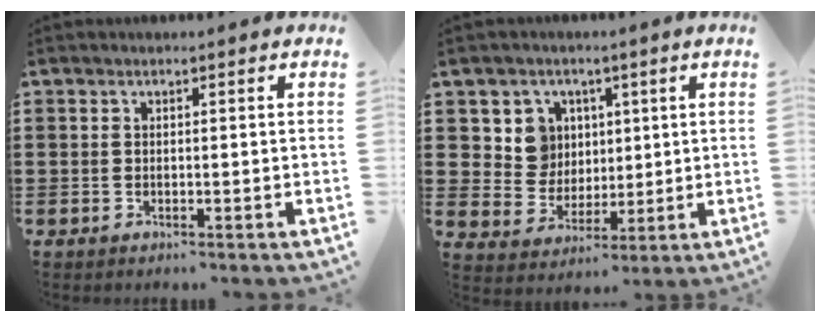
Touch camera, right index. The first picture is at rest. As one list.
[{"total": 7.0, "force": [2.5, 6.4, 1.4], "torque": [-0.054, 0.011, 0.049]}]